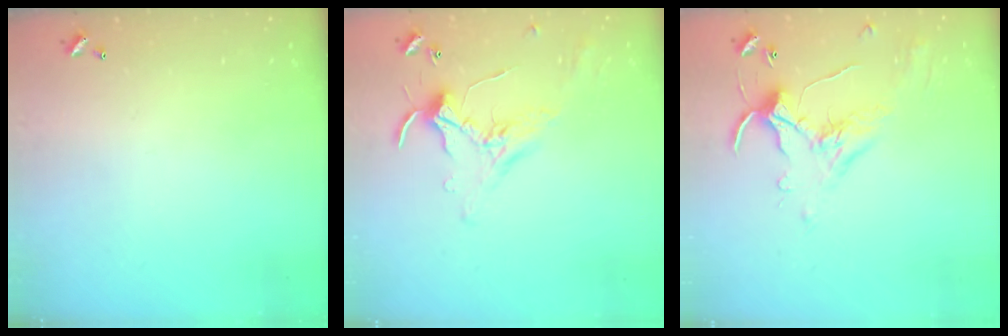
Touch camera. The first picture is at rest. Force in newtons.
{"total": 0.8, "press": 0.7, "slide": 0.4}
{"total": 1.2, "press": 0.6, "slide": 1.1}